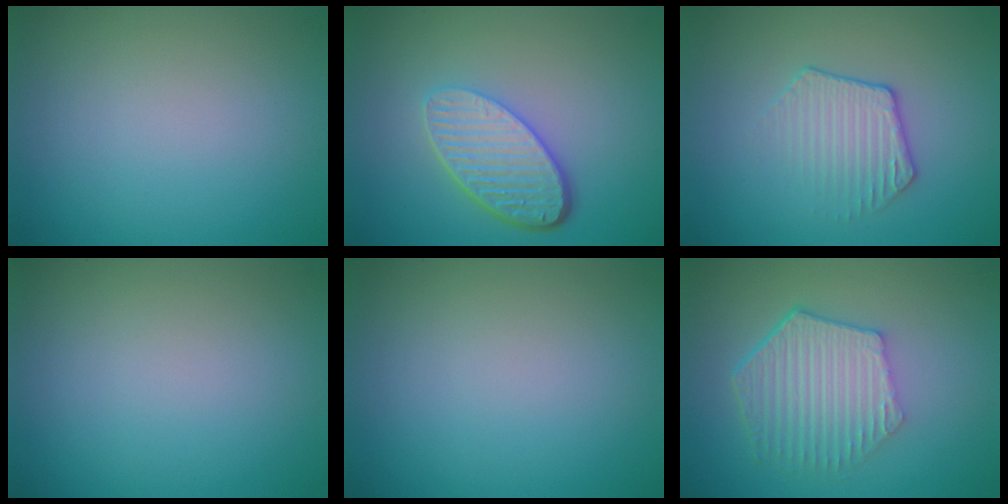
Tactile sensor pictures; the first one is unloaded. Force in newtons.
{"total": 5.3, "press": 3.8, "slide": 3.6}
{"total": 2.3, "press": 1.8, "slide": 1.4}
{"total": 0.0}
{"total": 0.0}
{"total": 5.8, "press": 4.3, "slide": 3.9}